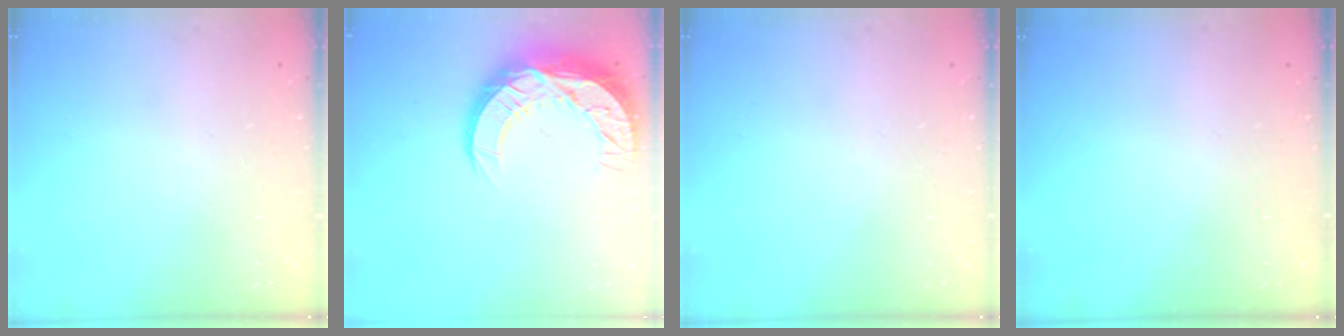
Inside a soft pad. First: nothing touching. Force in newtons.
{"total": 16.0, "press": 16.0, "slide": 1.3}
{"total": 0.0}
{"total": 0.0}